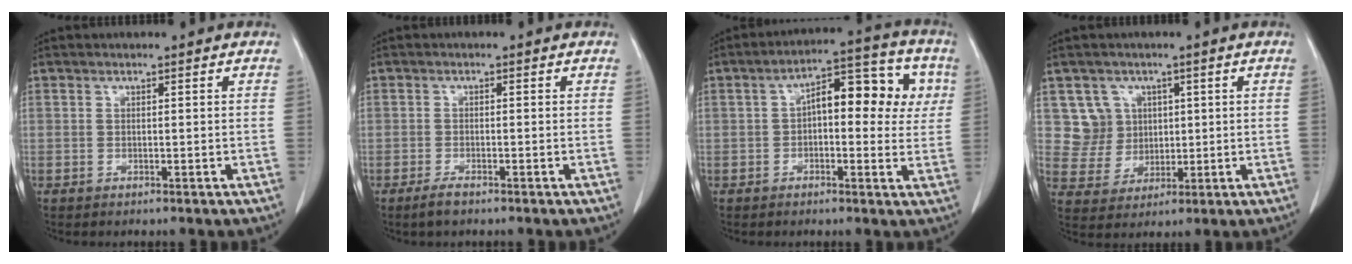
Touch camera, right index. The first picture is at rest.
{"total": 1.8, "force": [-1.3, 0.6, 1.1], "torque": [-0.023, 0.000, -0.022]}
{"total": 12.3, "force": [2.4, 5.6, 10.7], "torque": [-0.149, 0.048, 0.036]}
{"total": 6.2, "force": [2.2, 5.8, 0.2], "torque": [-0.001, 0.019, 0.052]}